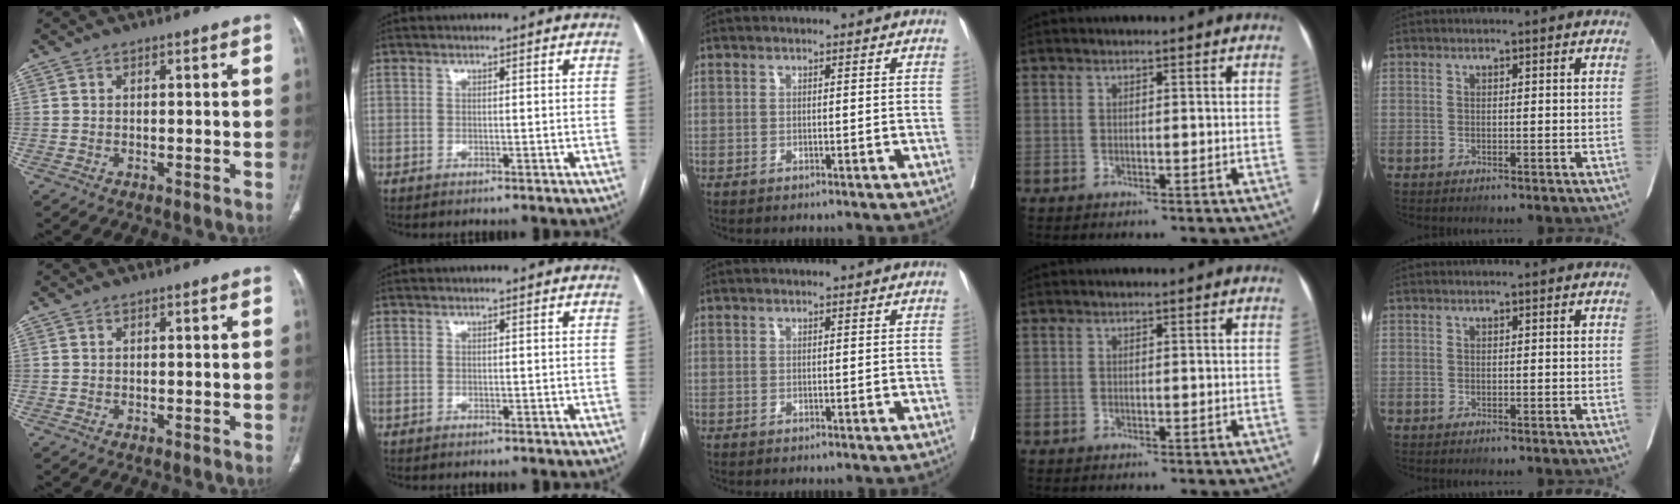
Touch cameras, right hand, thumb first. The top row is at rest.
{}